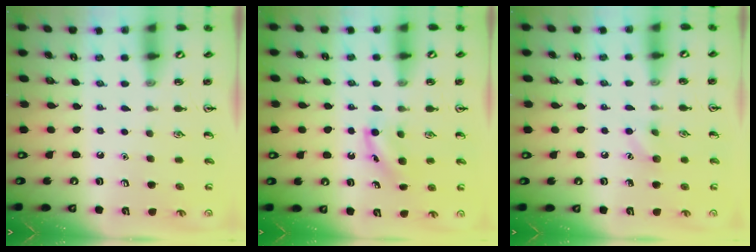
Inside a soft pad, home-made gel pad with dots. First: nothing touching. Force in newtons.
{"total": 5.1, "press": 4.8, "slide": 1.8}
{"total": 6.3, "press": 6.1, "slide": 1.9}